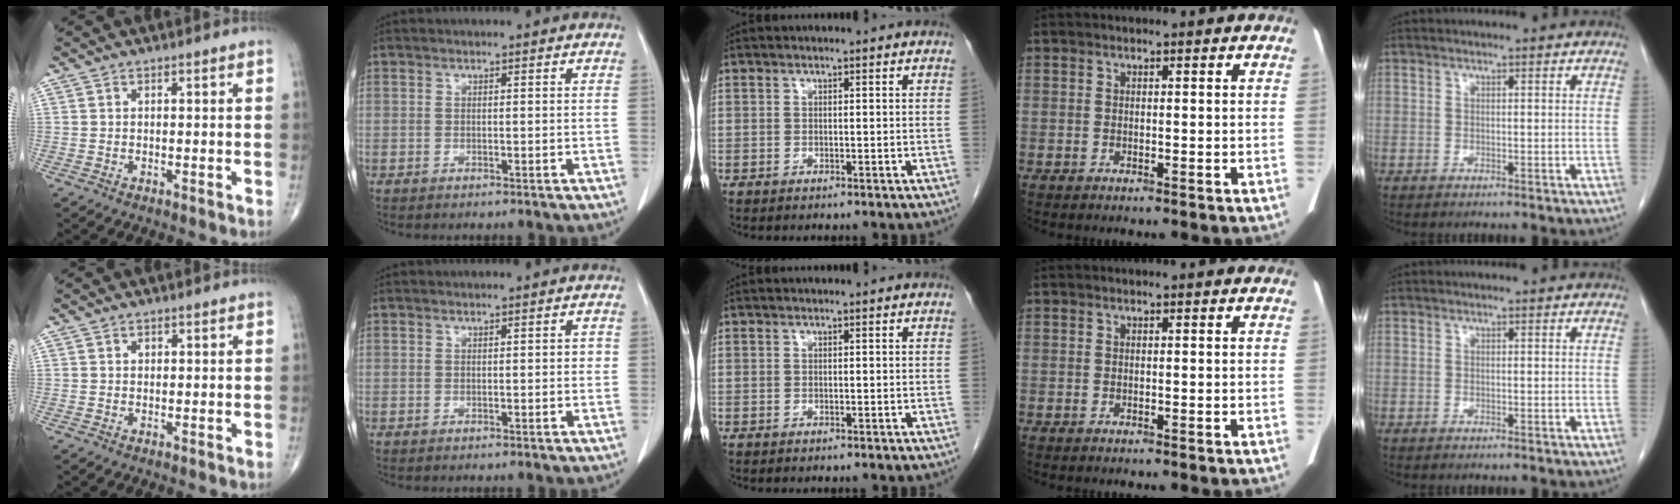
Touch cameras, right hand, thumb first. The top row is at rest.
{"thumb": {"total": 0.6, "force": [0.2, 0.5, 0.2], "torque": [0.002, 0.001, 0.002]}, "index": {"total": 0.8, "force": [0.0, 0.4, 0.7], "torque": [-0.005, 0.003, 0.000]}}